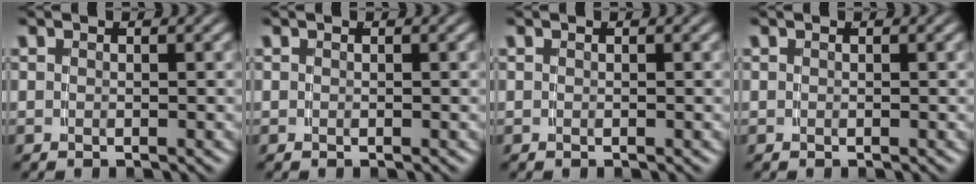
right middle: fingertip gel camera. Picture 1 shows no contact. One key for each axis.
{"total": 0.0}
{"total": 0.0}
{"total": 0.0}